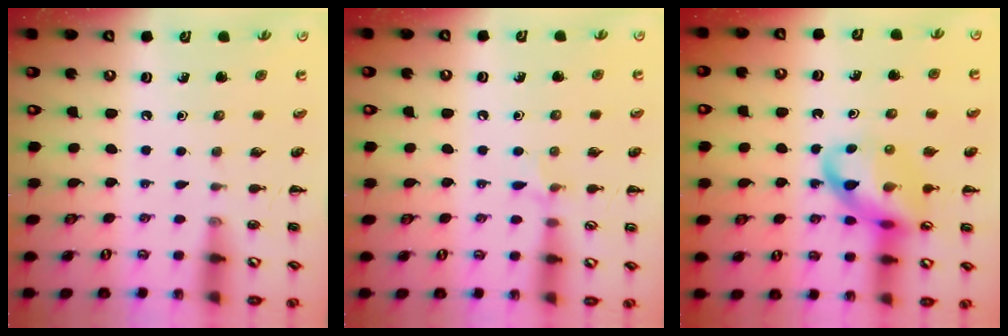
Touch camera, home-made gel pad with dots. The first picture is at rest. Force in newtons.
{"total": 5.2, "press": 4.9, "slide": 1.8}
{"total": 14.4, "press": 14.2, "slide": 2.5}